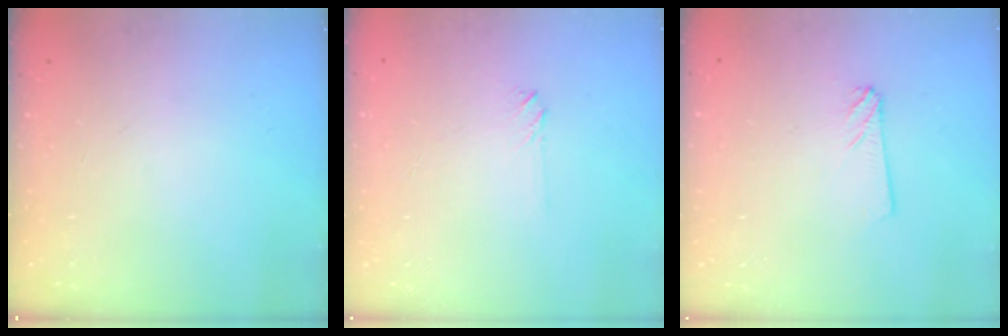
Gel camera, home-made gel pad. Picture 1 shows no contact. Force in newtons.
{"total": 2.0, "press": 2.0, "slide": 0.3}
{"total": 2.4, "press": 2.4, "slide": 0.3}